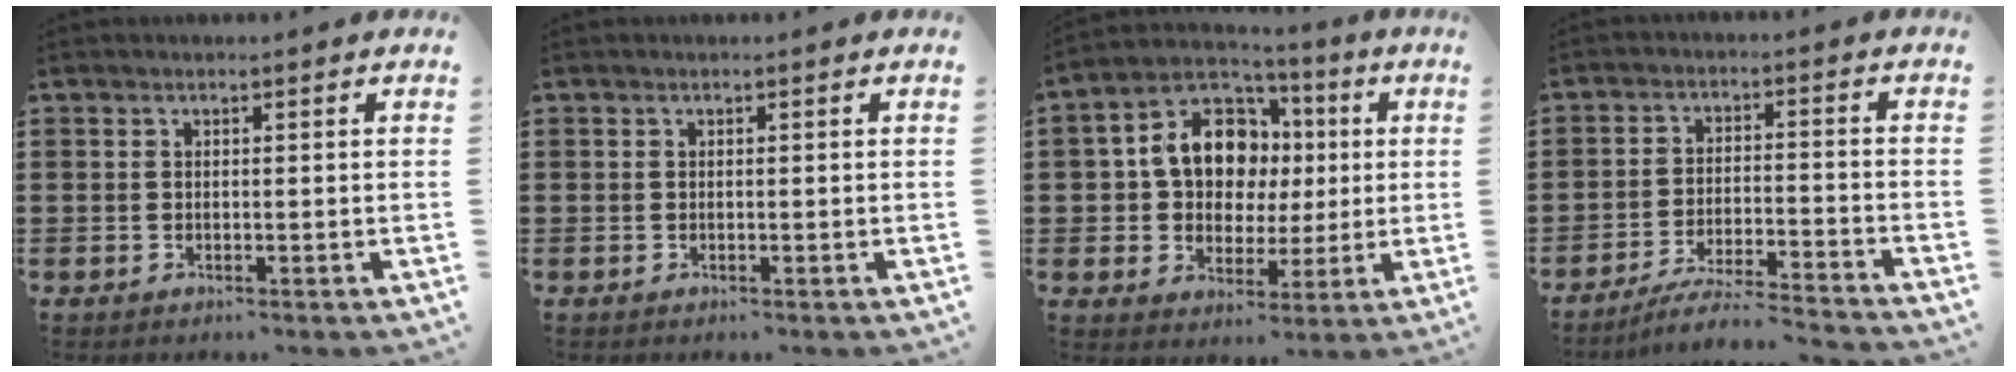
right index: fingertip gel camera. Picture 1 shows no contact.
{"total": 0.0}
{"total": 12.3, "force": [1.9, 9.6, 7.5], "torque": [-0.165, 0.019, 0.037]}
{"total": 5.7, "force": [-5.4, -0.1, 2.0], "torque": [-0.047, -0.012, -0.107]}